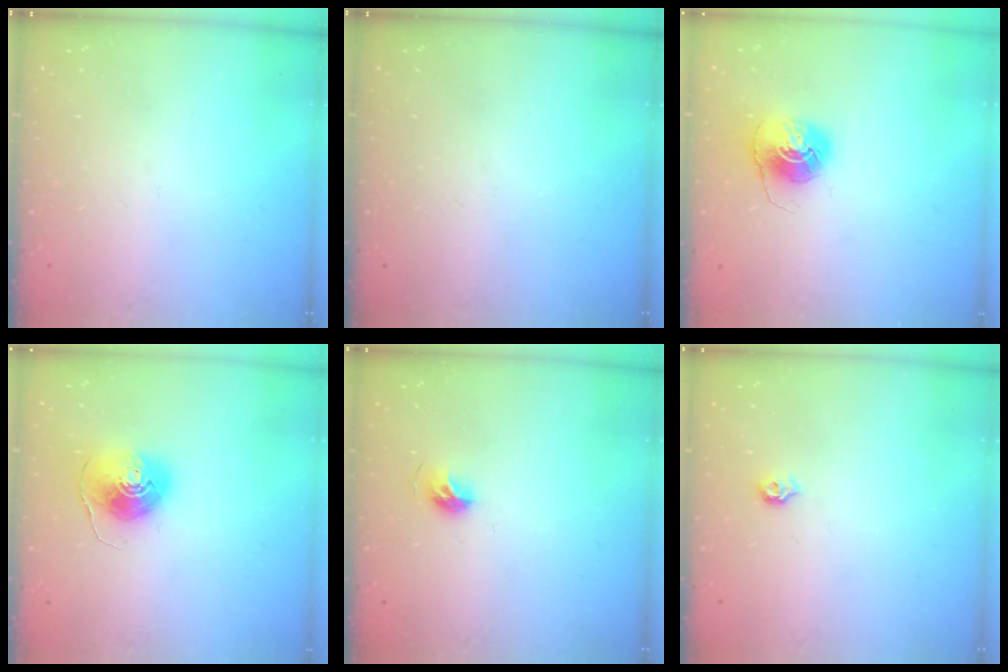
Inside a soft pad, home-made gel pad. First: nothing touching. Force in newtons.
{"total": 0.0}
{"total": 7.7, "press": 7.7, "slide": 0.2}
{"total": 8.3, "press": 8.3, "slide": 0.6}
{"total": 6.2, "press": 6.1, "slide": 1.2}
{"total": 5.3, "press": 5.2, "slide": 0.8}